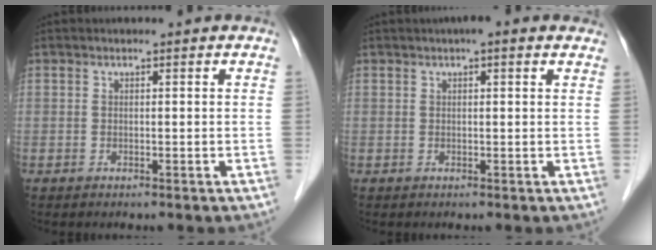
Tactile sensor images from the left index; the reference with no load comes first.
{"total": 3.4, "force": [2.2, 0.9, 2.4], "torque": [-0.030, 0.023, 0.024]}